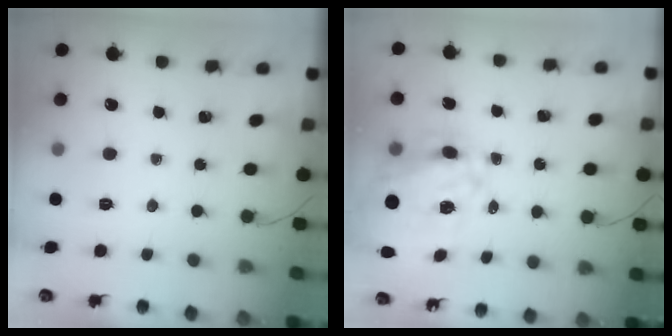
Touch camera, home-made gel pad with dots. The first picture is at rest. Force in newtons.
{"total": 17.0, "press": 16.2, "slide": 5.2}